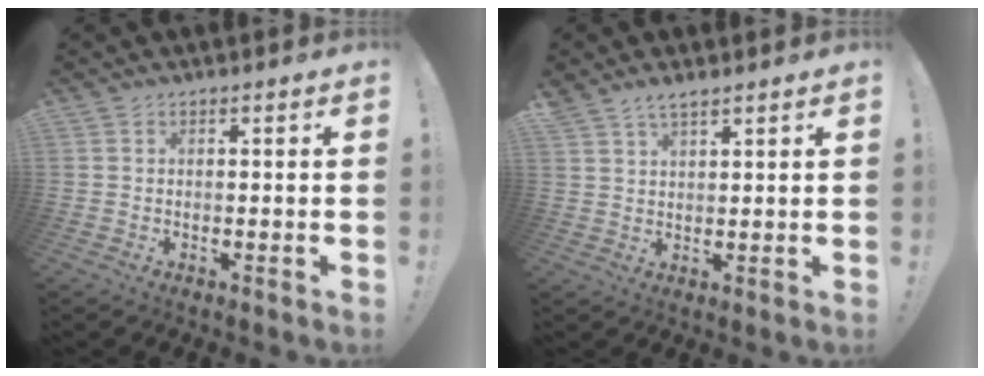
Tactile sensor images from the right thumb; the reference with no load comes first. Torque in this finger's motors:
{"motor_torque": [0.05, 0.13, 0.77, 0.67, 0.00]}